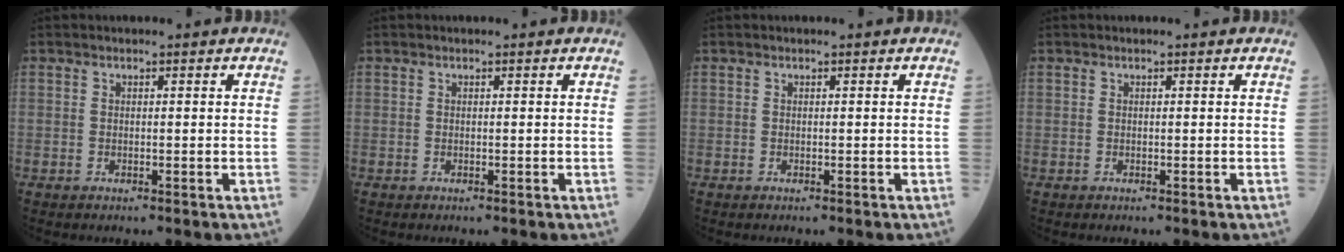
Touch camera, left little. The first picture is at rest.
{"total": 0.0}
{"total": 0.0}
{"total": 0.0}